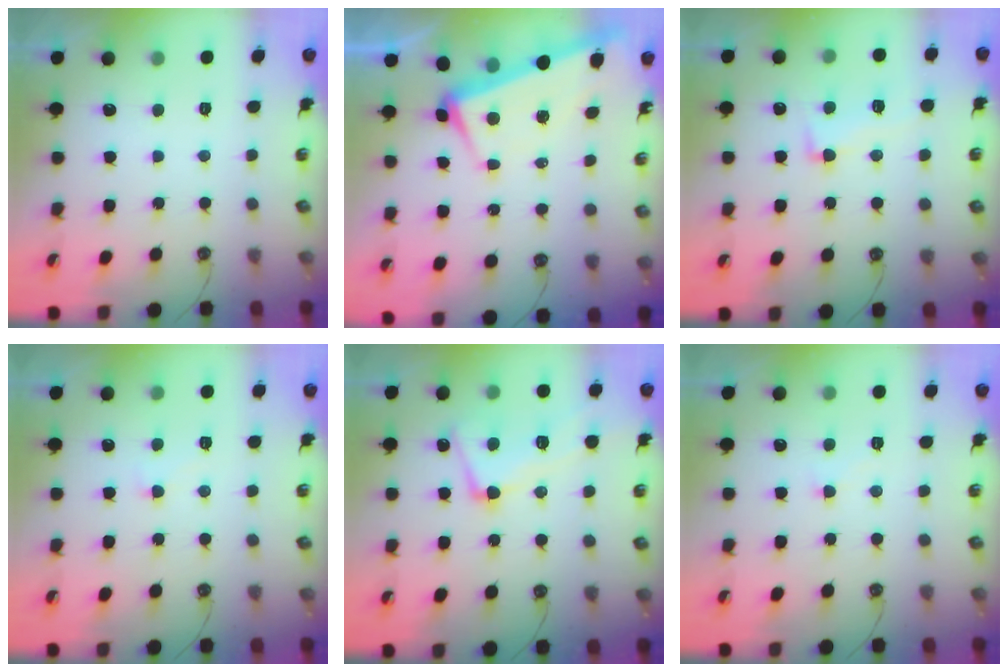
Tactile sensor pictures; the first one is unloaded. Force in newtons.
{"total": 2.0, "press": 1.8, "slide": 1.0}
{"total": 3.1, "press": 2.6, "slide": 1.6}
{"total": 3.6, "press": 3.6, "slide": 0.5}
{"total": 5.5, "press": 5.2, "slide": 1.5}
{"total": 1.9, "press": 1.8, "slide": 0.6}